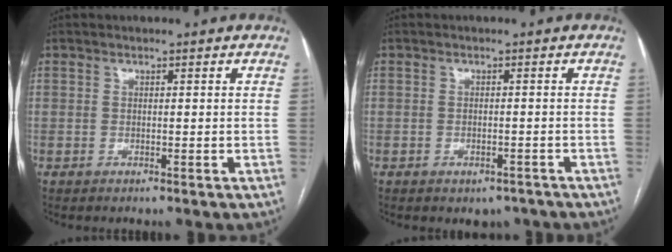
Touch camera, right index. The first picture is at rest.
{"total": 2.9, "force": [-2.1, 1.7, 0.8], "torque": [-0.001, 0.004, -0.021]}